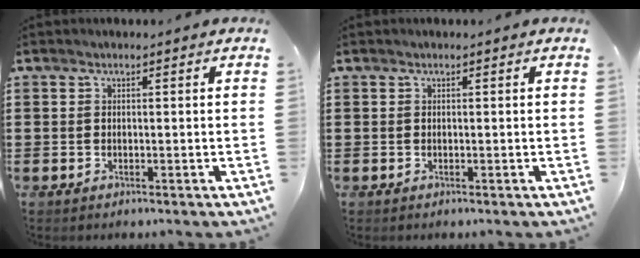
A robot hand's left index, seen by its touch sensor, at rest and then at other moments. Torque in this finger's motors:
{"motor_torque": [-0.01, 0.00, 0.00, 0.01]}